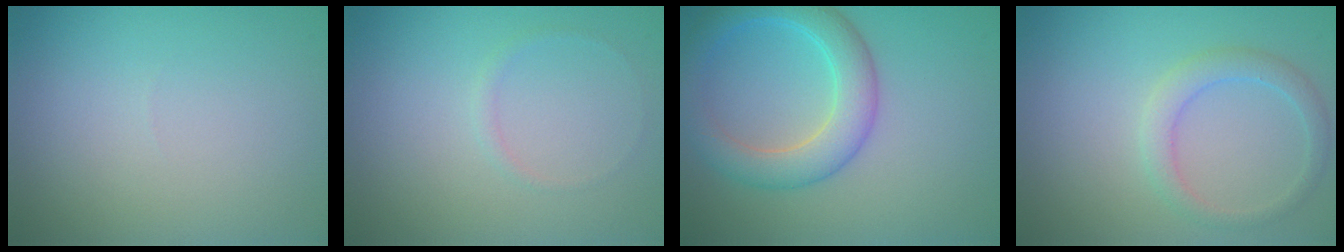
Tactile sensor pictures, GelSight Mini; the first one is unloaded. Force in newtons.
{"total": 0.7, "press": 0.7, "slide": 0.1}
{"total": 5.1, "press": 5.1, "slide": 0.3}
{"total": 2.3, "press": 2.3, "slide": 0.2}